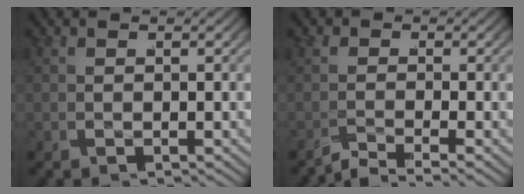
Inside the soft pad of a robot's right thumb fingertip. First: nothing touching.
{"total": 3.0, "force": [-3.0, 0.1, 0.0], "torque": [0.006, -0.011, -0.059]}